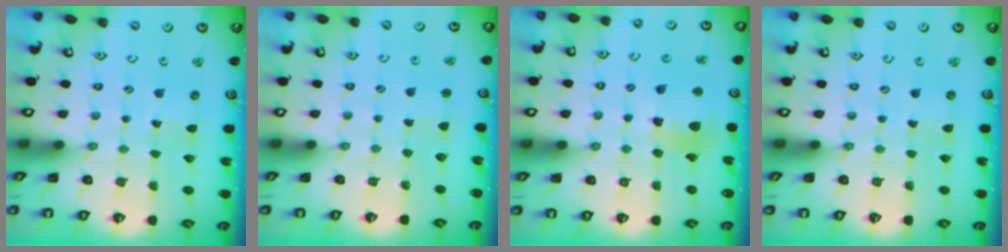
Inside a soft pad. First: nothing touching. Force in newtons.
{"total": 2.0, "press": 2.0, "slide": 0.3}
{"total": 9.8, "press": 9.7, "slide": 1.2}
{"total": 0.0}